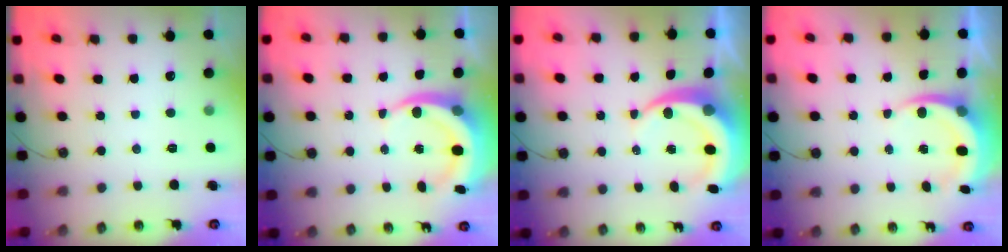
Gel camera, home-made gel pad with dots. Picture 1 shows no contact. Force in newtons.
{"total": 9.1, "press": 9.0, "slide": 1.7}
{"total": 9.1, "press": 9.1, "slide": 1.1}
{"total": 6.0, "press": 5.8, "slide": 1.5}